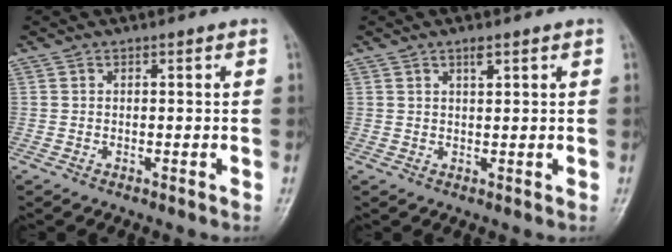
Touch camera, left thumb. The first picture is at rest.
{"total": 2.0, "force": [1.2, 0.6, 1.4], "torque": [-0.023, -0.004, 0.021]}